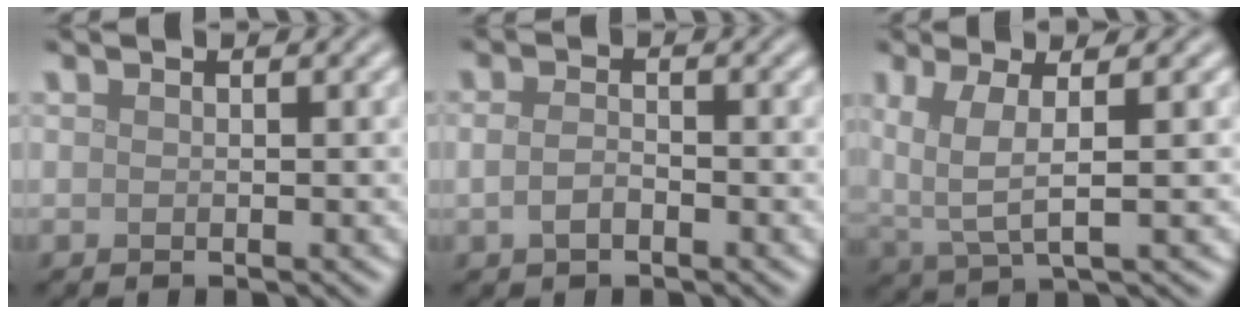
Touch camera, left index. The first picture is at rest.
{"total": 1.5, "force": [-0.6, 0.8, 1.2], "torque": [-0.027, -0.001, -0.016]}
{"total": 3.9, "force": [1.0, 1.1, 3.6], "torque": [-0.085, -0.005, 0.020]}